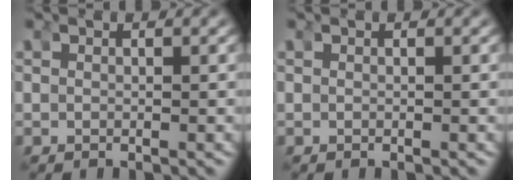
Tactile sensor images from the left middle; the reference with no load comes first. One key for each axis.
{"total": 0.0}